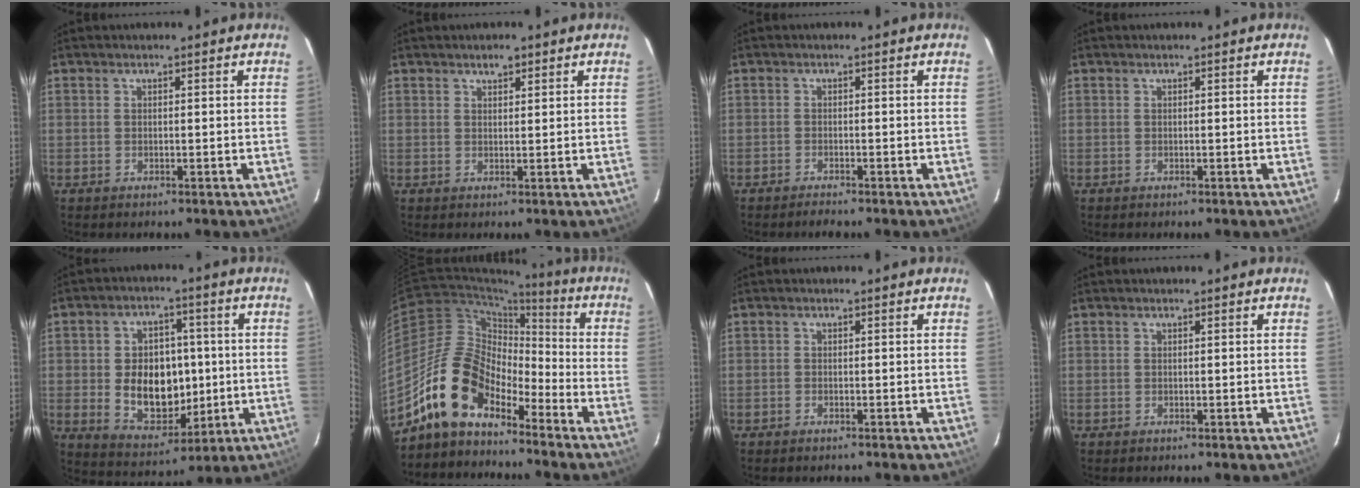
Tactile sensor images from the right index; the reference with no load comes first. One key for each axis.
{"total": 2.0, "fx": 1.4, "fy": 1.0, "fz": 1.1, "tx": -0.016, "ty": 0.006, "tz": 0.023}
{"total": 1.6, "fx": -1.5, "fy": 0.1, "fz": 0.4, "tx": -0.020, "ty": -0.004, "tz": -0.029}
{"total": 0.0}
{"total": 13.1, "fx": -0.8, "fy": 9.5, "fz": 9.0, "tx": -0.178, "ty": 0.006, "tz": 0.009}
{"total": 13.5, "fx": -10.2, "fy": 6.2, "fz": 6.4, "tx": -0.115, "ty": 0.019, "tz": -0.196}
{"total": 0.9, "fx": -0.8, "fy": 0.4, "fz": 0.1, "tx": -0.007, "ty": 0.001, "tz": -0.015}
{"total": 0.0}